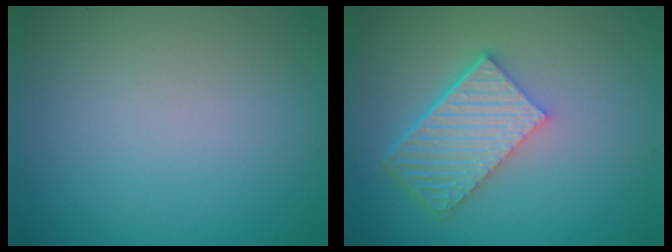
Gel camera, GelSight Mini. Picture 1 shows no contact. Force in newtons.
{"total": 6.1, "press": 4.3, "slide": 4.3}